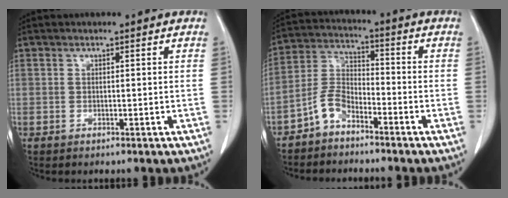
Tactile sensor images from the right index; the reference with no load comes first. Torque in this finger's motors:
{"motor_torque": [0.07, -0.02, -0.02, -0.04]}